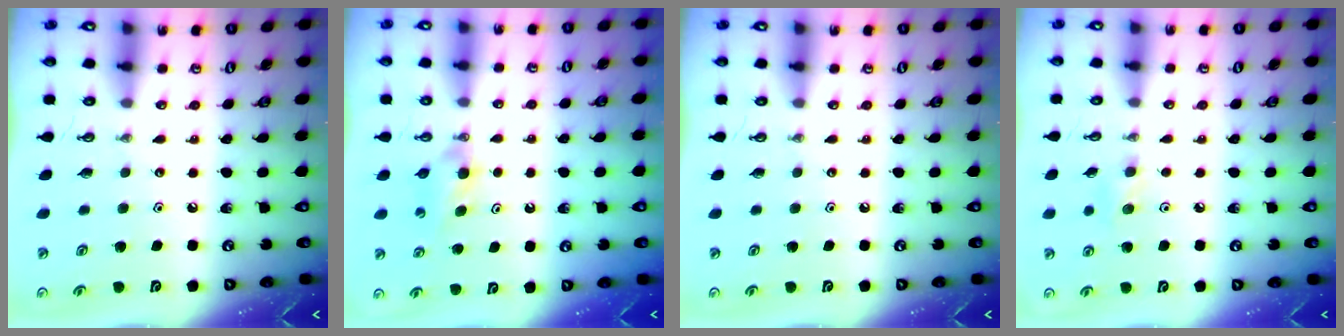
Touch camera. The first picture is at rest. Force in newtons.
{"total": 5.0, "press": 4.9, "slide": 0.7}
{"total": 0.0}
{"total": 8.6, "press": 7.5, "slide": 4.2}